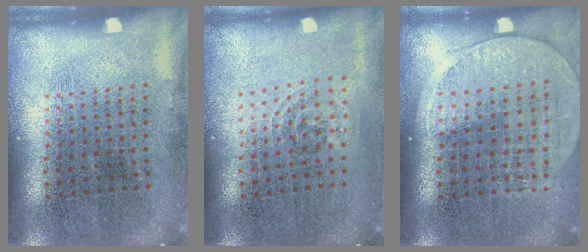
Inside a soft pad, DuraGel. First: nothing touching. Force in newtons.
{"total": 0.8, "press": 0.6, "slide": 0.6}
{"total": 1.5, "press": 1.4, "slide": 0.6}